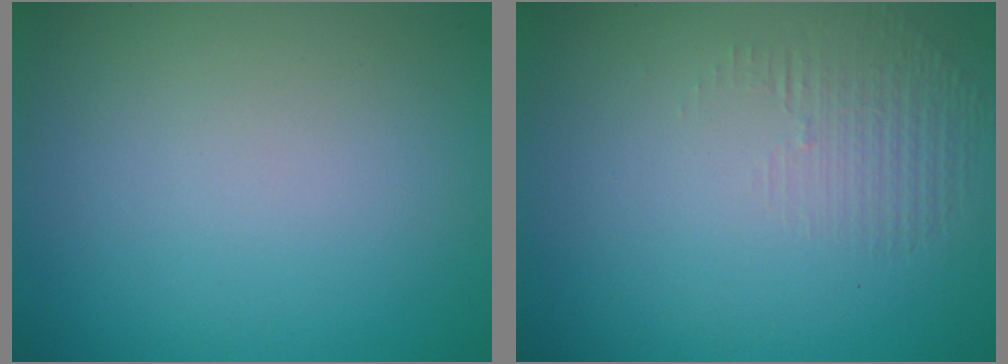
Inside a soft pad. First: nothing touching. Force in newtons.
{"total": 1.4, "press": 0.1, "slide": 1.4}